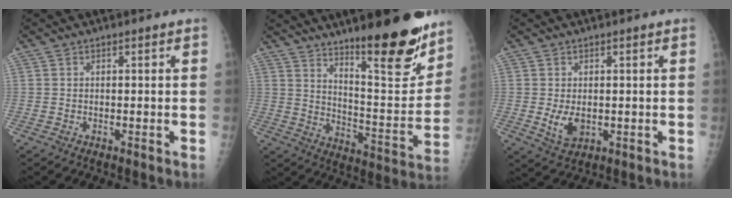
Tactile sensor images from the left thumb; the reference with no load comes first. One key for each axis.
{"total": 20.3, "fx": 14.2, "fy": 4.5, "fz": 13.8, "tx": -0.166, "ty": -0.104, "tz": 0.223}
{"total": 4.4, "fx": -0.3, "fy": 2.9, "fz": 3.3, "tx": -0.056, "ty": -0.010, "tz": 0.004}